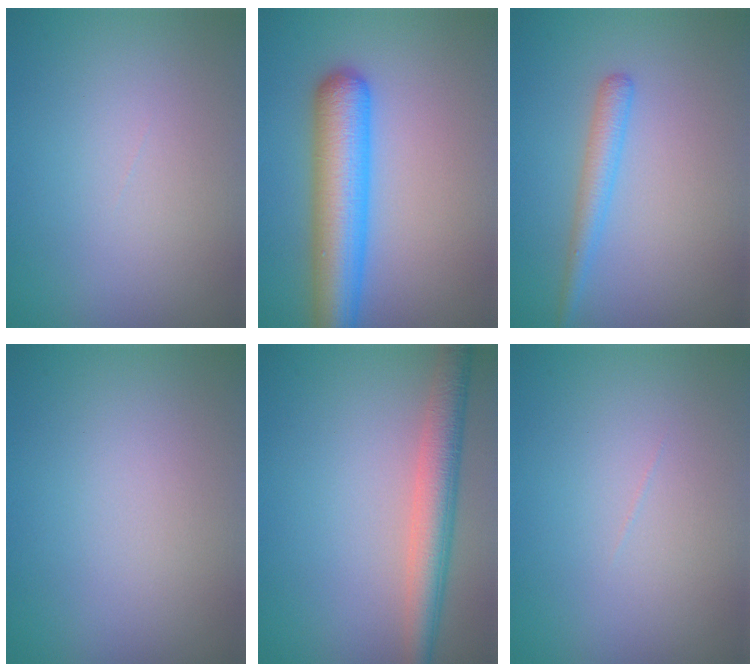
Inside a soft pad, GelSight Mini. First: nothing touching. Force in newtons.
{"total": 6.9, "press": 6.9, "slide": 0.2}
{"total": 2.0, "press": 2.0, "slide": 0.1}
{"total": 0.0}
{"total": 4.3, "press": 4.3, "slide": 0.1}
{"total": 0.0}